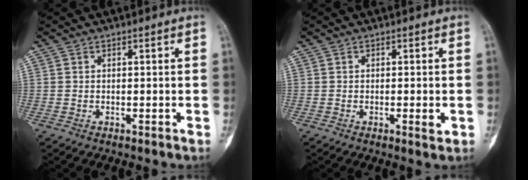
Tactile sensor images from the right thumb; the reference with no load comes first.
{"total": 1.9, "force": [-0.5, 0.5, 1.8], "torque": [-0.025, -0.004, -0.006]}